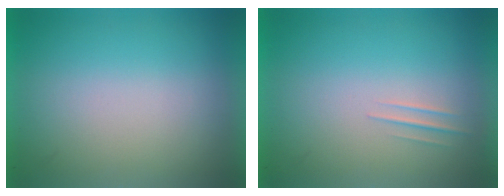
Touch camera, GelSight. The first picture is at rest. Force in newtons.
{"total": 1.2}